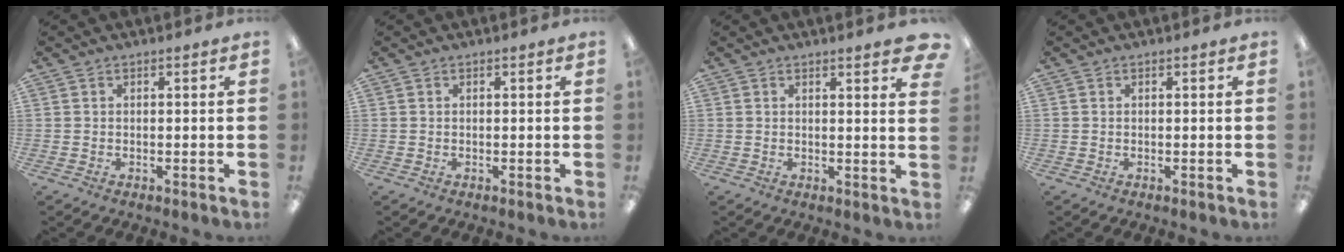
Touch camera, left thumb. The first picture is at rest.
{"total": 0.0}
{"total": 3.3, "force": [2.7, 0.4, 1.8], "torque": [-0.019, -0.017, 0.042]}
{"total": 0.0}